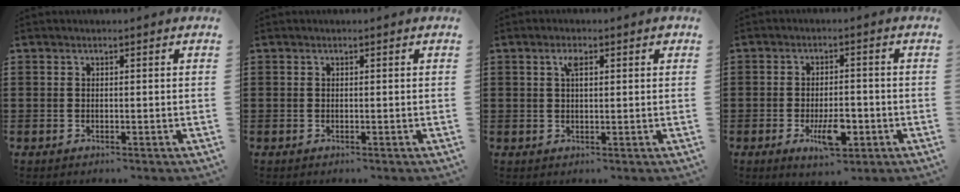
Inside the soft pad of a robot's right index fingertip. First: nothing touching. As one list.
[{"total": 0.0}, {"total": 2.5, "force": [1.0, 0.8, 2.2], "torque": [-0.039, 0.003, 0.014]}, {"total": 6.4, "force": [-2.4, 2.8, 5.3], "torque": [-0.096, -0.005, -0.043]}]